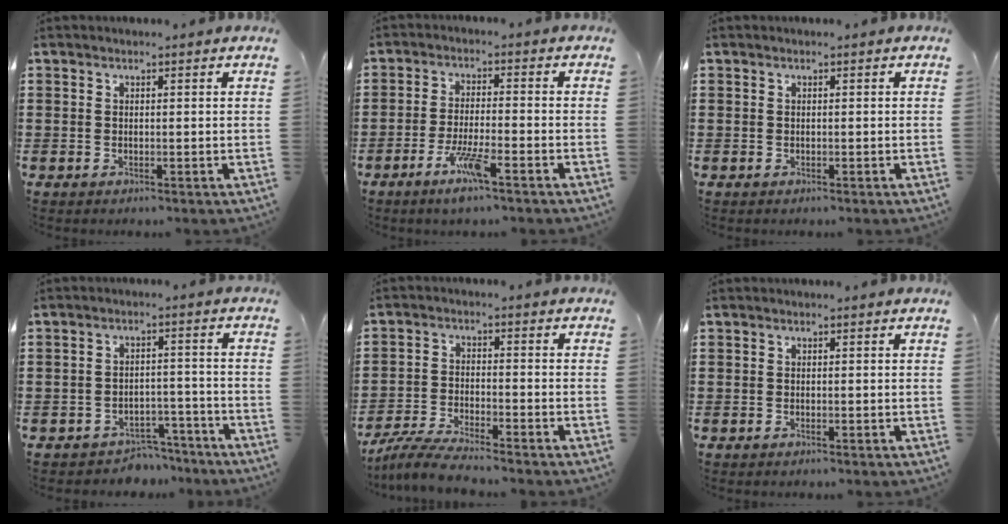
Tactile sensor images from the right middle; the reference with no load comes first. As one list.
[{"total": 5.7, "force": [-3.4, 0.7, 4.6], "torque": [-0.092, -0.008, -0.060]}, {"total": 0.0}, {"total": 3.9, "force": [-3.8, 0.9, -0.1], "torque": [-0.006, 0.006, -0.080]}, {"total": 5.4, "force": [-5.0, 0.2, 2.0], "torque": [-0.054, -0.012, -0.100]}, {"total": 0.0}]